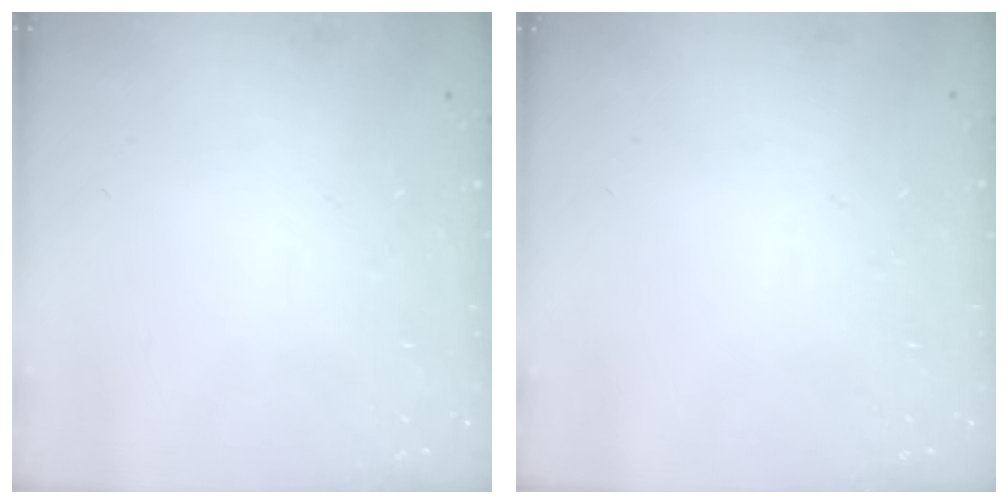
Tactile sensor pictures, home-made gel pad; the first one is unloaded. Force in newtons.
{"total": 0.0}